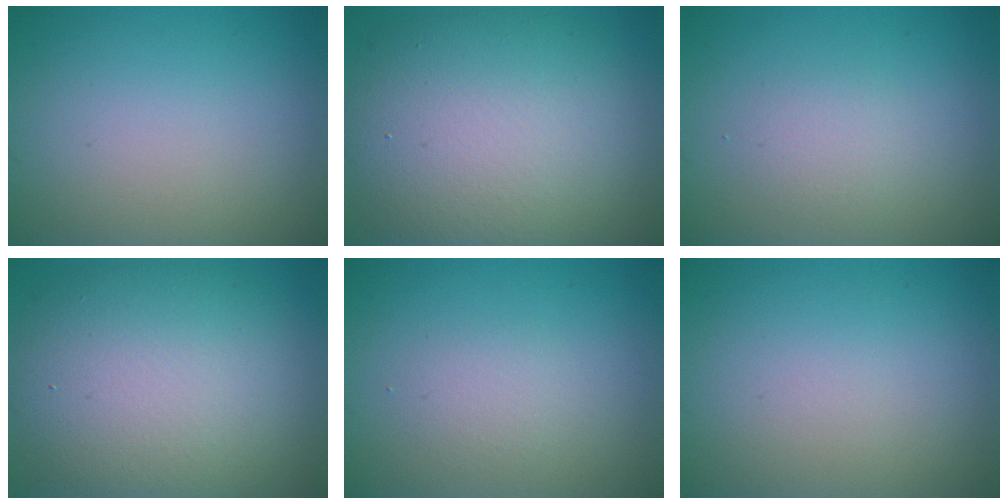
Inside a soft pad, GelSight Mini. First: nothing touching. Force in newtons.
{"total": 12.0, "press": 12.0, "slide": 0.6}
{"total": 1.5, "press": 1.5, "slide": 0.1}
{"total": 10.9, "press": 10.8, "slide": 1.1}
{"total": 1.4, "press": 1.4, "slide": 0.1}
{"total": 0.0}